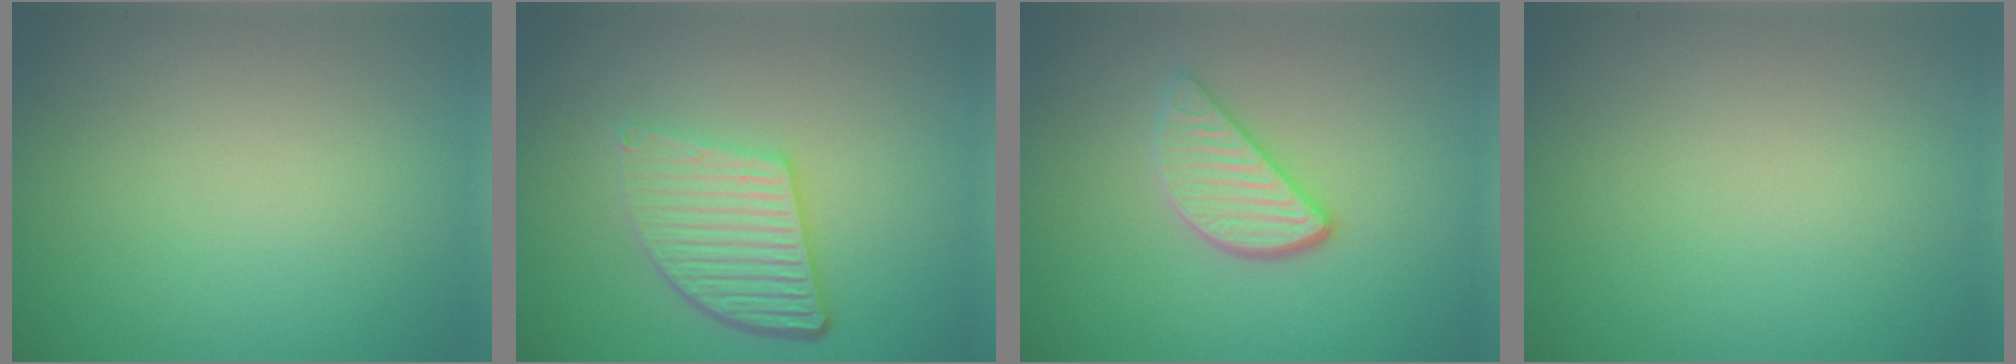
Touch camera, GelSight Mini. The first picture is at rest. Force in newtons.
{"total": 5.6, "press": 4.0, "slide": 4.0}
{"total": 3.5, "press": 2.9, "slide": 1.9}
{"total": 0.0}